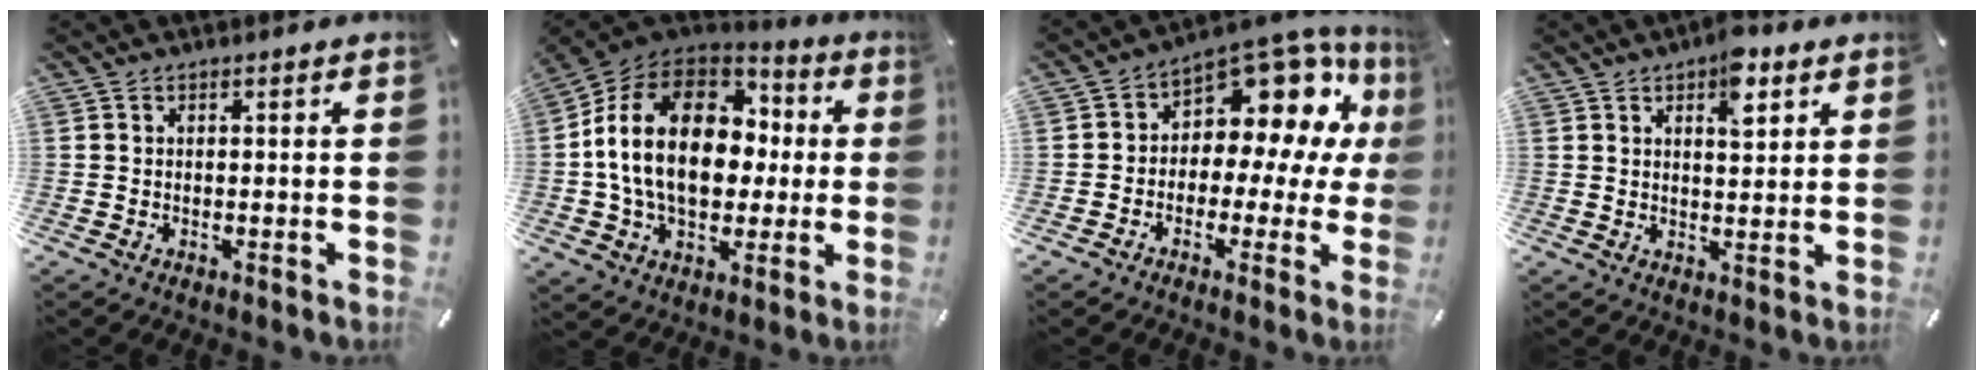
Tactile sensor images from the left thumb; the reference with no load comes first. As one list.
[{"total": 21.9, "force": [1.3, 15.8, 15.1], "torque": [-0.307, 0.018, 0.025]}, {"total": 11.9, "force": [5.6, 7.6, 7.2], "torque": [-0.111, -0.052, 0.097]}, {"total": 7.1, "force": [4.1, 3.3, 4.8], "torque": [-0.055, -0.015, 0.063]}]